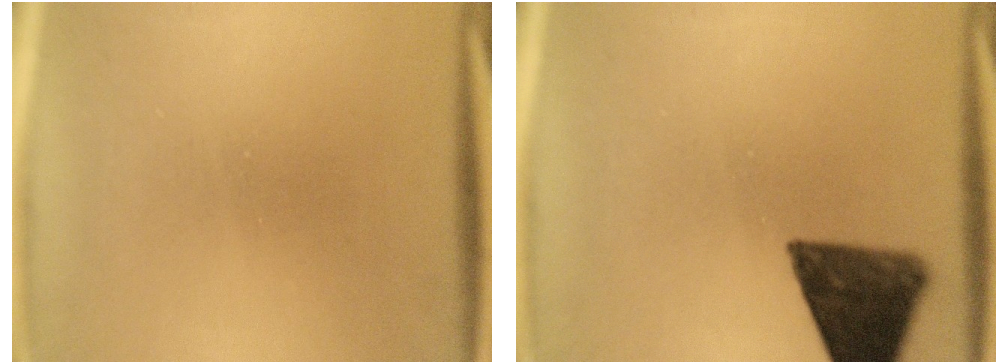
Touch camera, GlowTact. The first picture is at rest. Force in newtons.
{"total": 11.5}